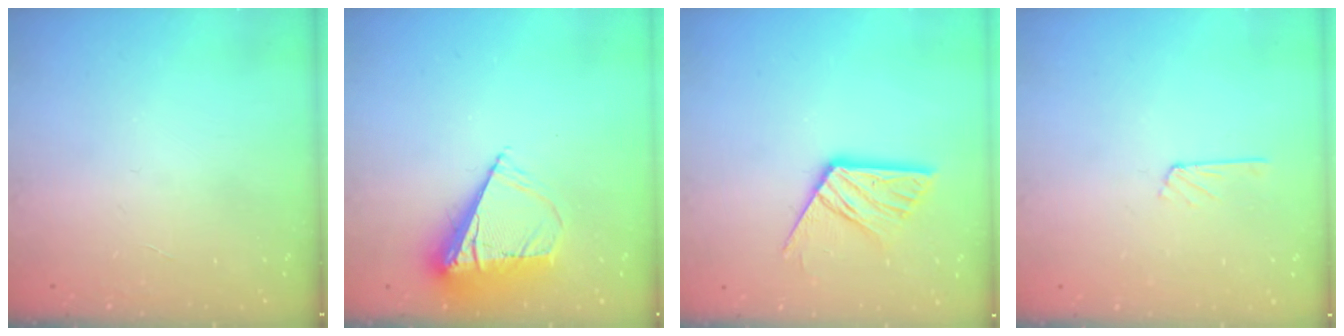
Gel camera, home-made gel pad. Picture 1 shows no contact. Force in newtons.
{"total": 9.1, "press": 9.1, "slide": 1.0}
{"total": 12.0, "press": 12.0, "slide": 1.1}
{"total": 3.8, "press": 3.8, "slide": 0.3}